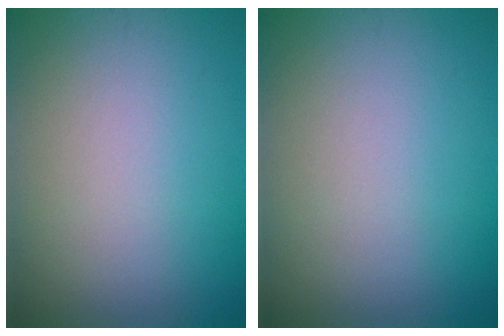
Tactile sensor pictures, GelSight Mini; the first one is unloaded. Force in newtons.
{"total": 0.0}